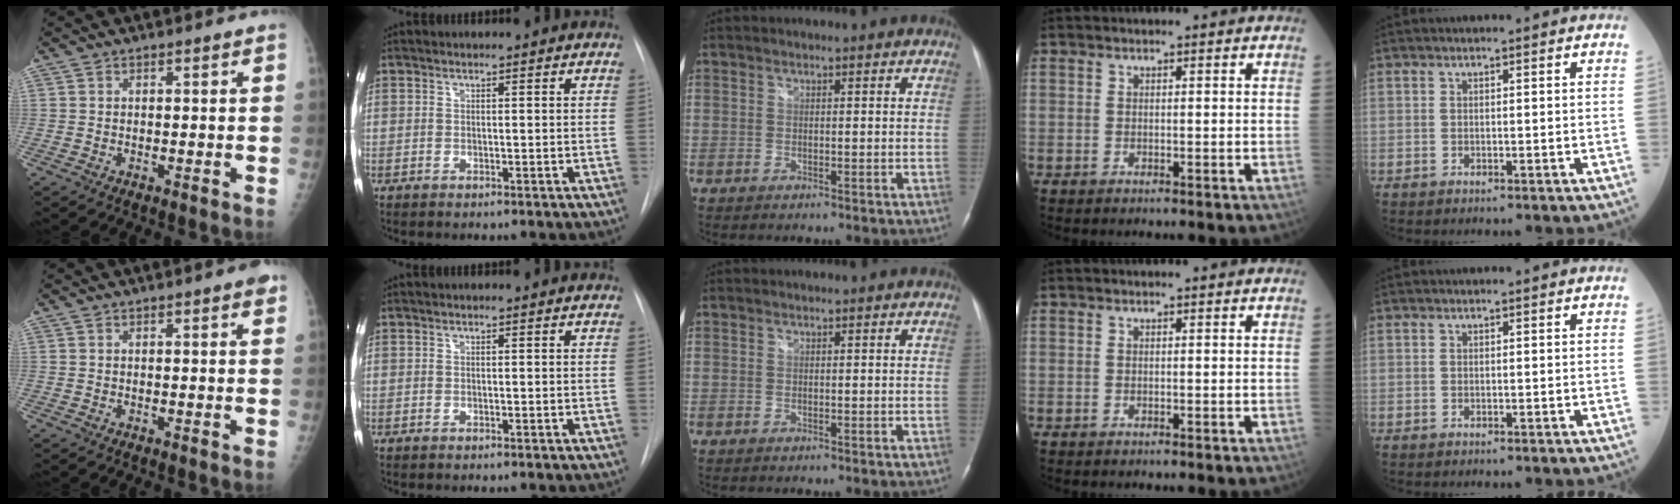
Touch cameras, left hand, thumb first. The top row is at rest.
{"thumb": {"total": 1.9, "force": [1.0, 0.3, 1.6], "torque": [-0.020, -0.001, 0.010]}}